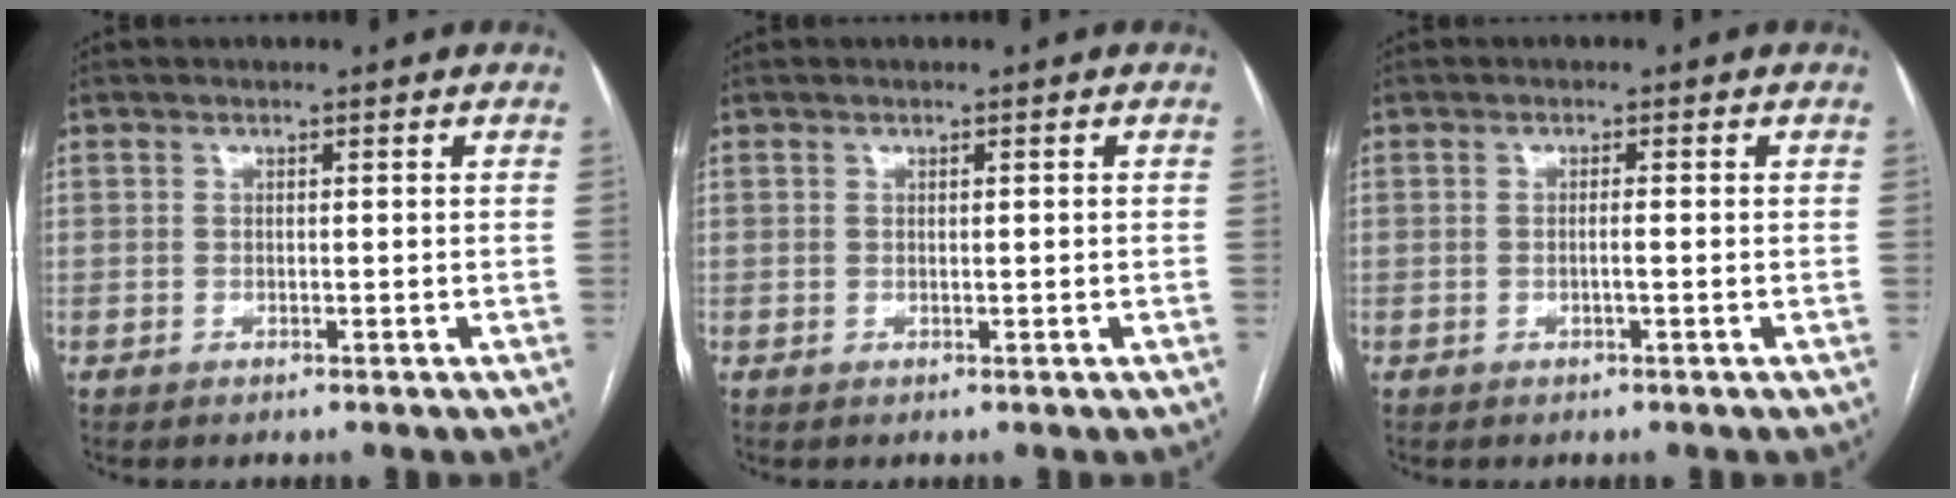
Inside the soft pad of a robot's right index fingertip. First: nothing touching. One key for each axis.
{"total": 0.0}
{"total": 1.0, "fx": -0.2, "fy": -0.1, "fz": 1.0, "tx": -0.018, "ty": 0.000, "tz": -0.004}